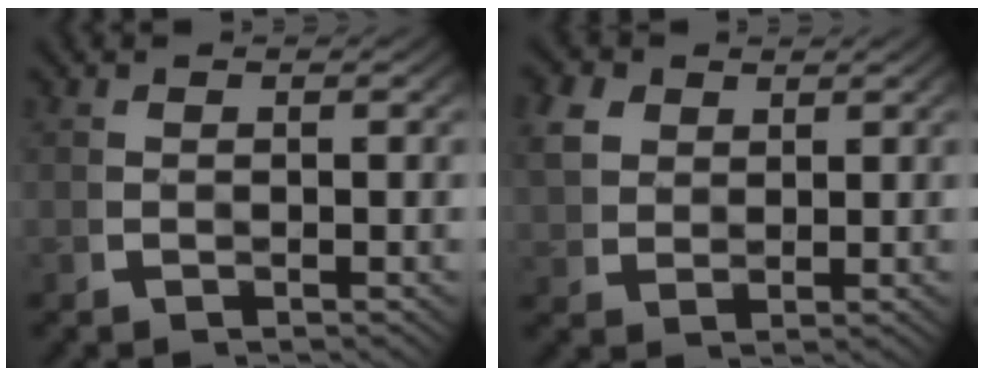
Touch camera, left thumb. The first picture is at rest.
{"total": 4.2, "force": [2.4, 2.9, 1.9], "torque": [-0.042, -0.003, 0.051]}